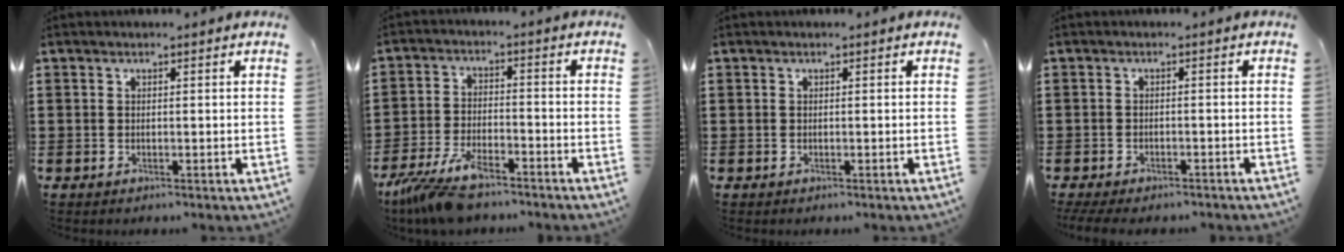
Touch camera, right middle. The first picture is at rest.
{"total": 8.0, "force": [-6.4, 1.9, 4.5], "torque": [-0.108, -0.006, -0.123]}
{"total": 0.0}
{"total": 1.6, "force": [-1.6, 0.3, 0.3], "torque": [-0.010, -0.001, -0.033]}